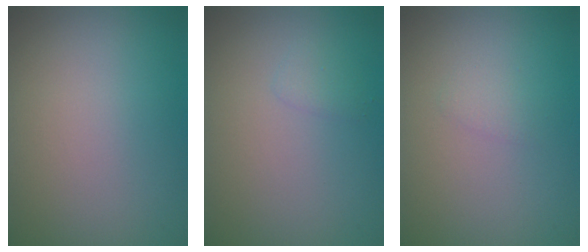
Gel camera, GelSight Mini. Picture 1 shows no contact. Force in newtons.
{"total": 0.8, "press": 0.8, "slide": 0.0}
{"total": 0.8, "press": 0.8, "slide": 0.1}